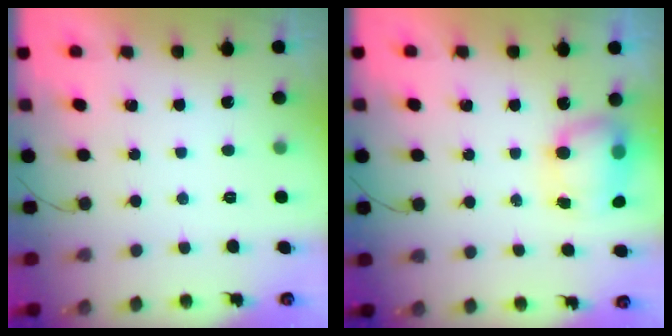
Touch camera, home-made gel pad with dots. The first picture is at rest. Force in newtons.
{"total": 7.6, "press": 7.4, "slide": 1.4}